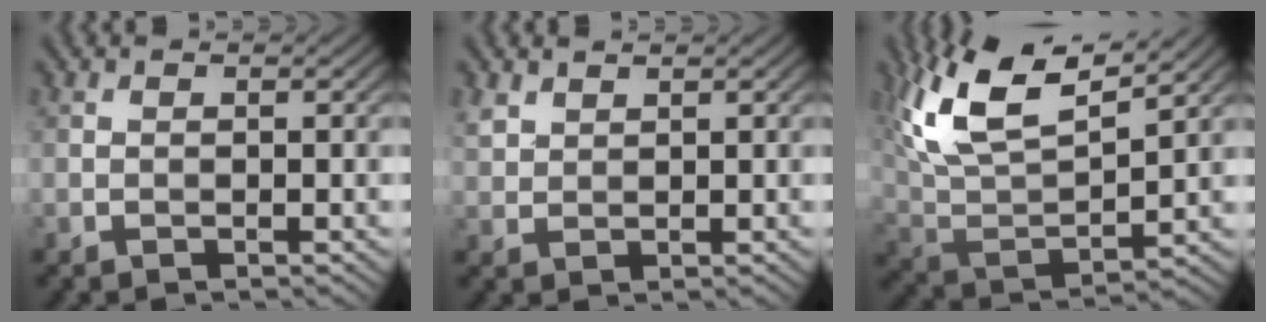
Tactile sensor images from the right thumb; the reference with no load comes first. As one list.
[{"total": 2.1, "force": [1.6, 1.1, 0.8], "torque": [-0.023, 0.001, 0.040]}, {"total": 14.6, "force": [8.8, 5.3, 10.3], "torque": [-0.246, 0.024, 0.168]}]